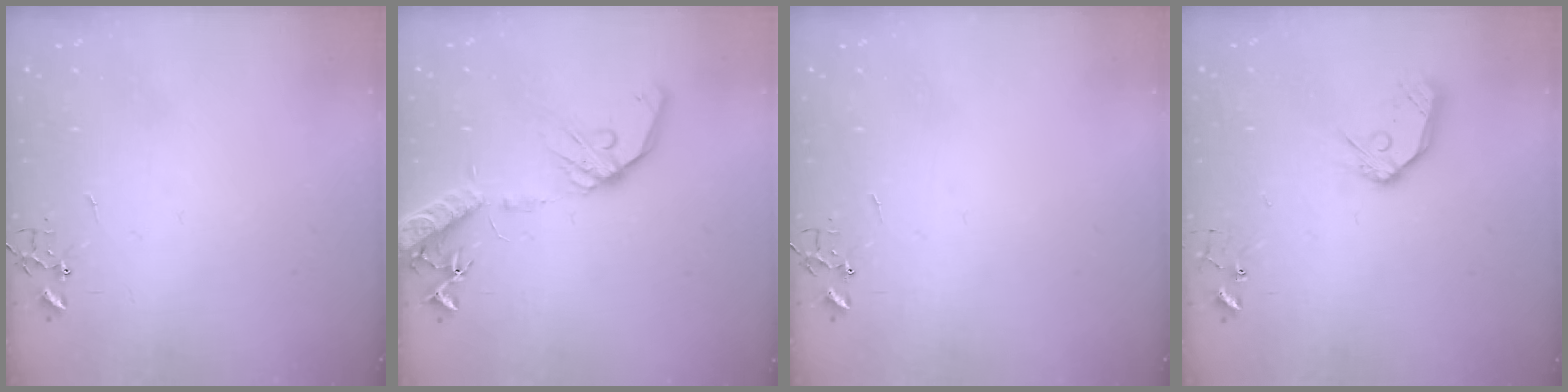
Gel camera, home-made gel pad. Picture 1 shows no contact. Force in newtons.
{"total": 16.3, "press": 16.0, "slide": 3.2}
{"total": 0.0}
{"total": 12.1, "press": 12.0, "slide": 1.3}